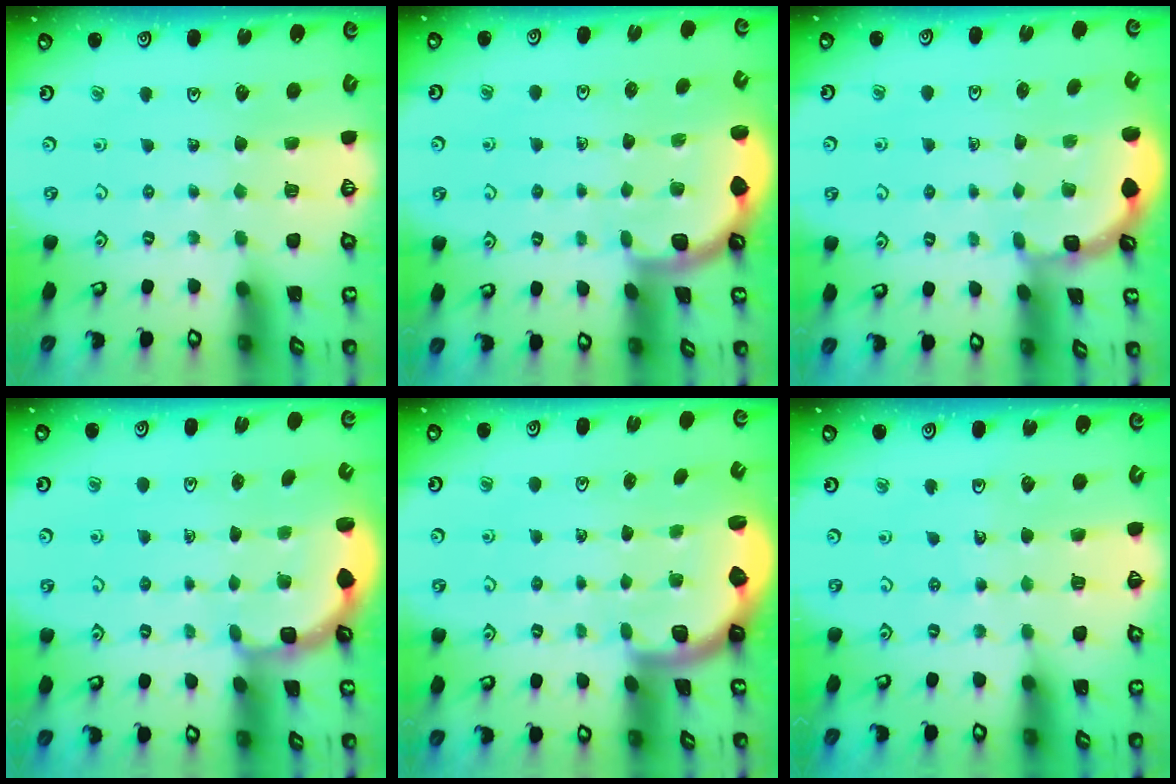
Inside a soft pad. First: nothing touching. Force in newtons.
{"total": 1.9, "press": 1.9, "slide": 0.0}
{"total": 2.0, "press": 2.0, "slide": 0.1}
{"total": 2.8, "press": 2.5, "slide": 1.4}
{"total": 1.8, "press": 1.8, "slide": 0.5}
{"total": 4.7, "press": 4.4, "slide": 1.4}